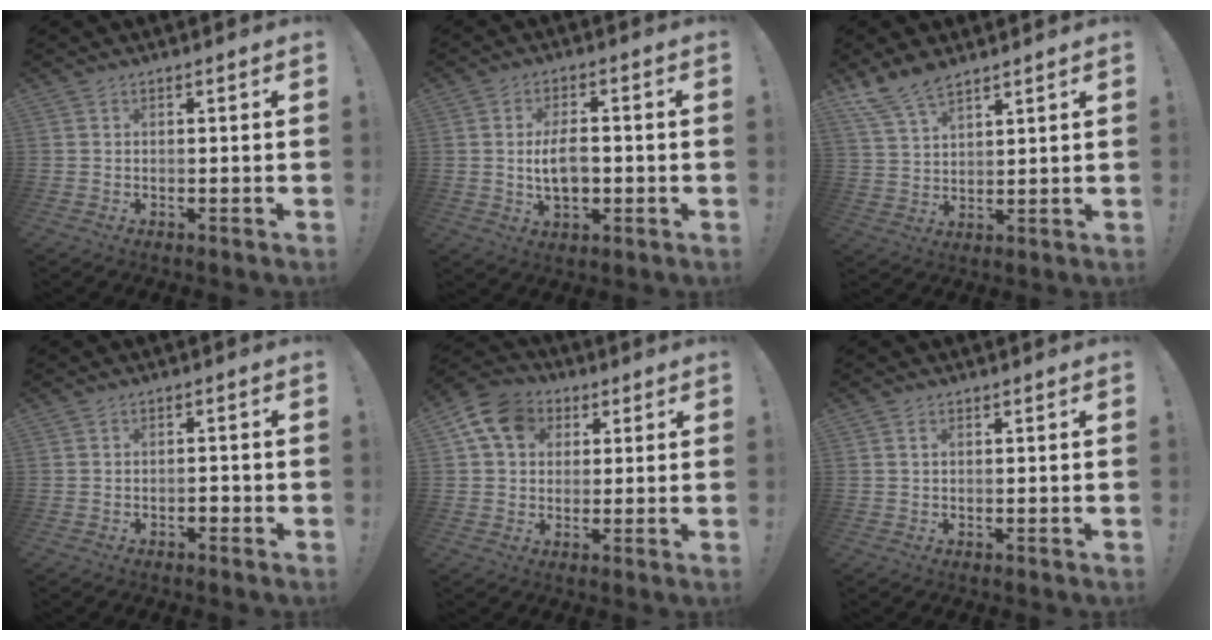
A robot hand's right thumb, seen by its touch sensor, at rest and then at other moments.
{"total": 8.4, "force": [-0.9, 5.0, 6.7], "torque": [-0.113, -0.001, -0.020]}
{"total": 8.7, "force": [7.2, 3.3, 3.4], "torque": [-0.073, -0.037, 0.142]}
{"total": 1.8, "force": [-1.3, 0.8, 0.9], "torque": [-0.019, 0.004, -0.023]}
{"total": 11.7, "force": [4.2, 9.2, 6.0], "torque": [-0.094, -0.005, 0.086]}
{"total": 0.8, "force": [0.3, 0.5, 0.7], "torque": [-0.021, 0.006, 0.006]}